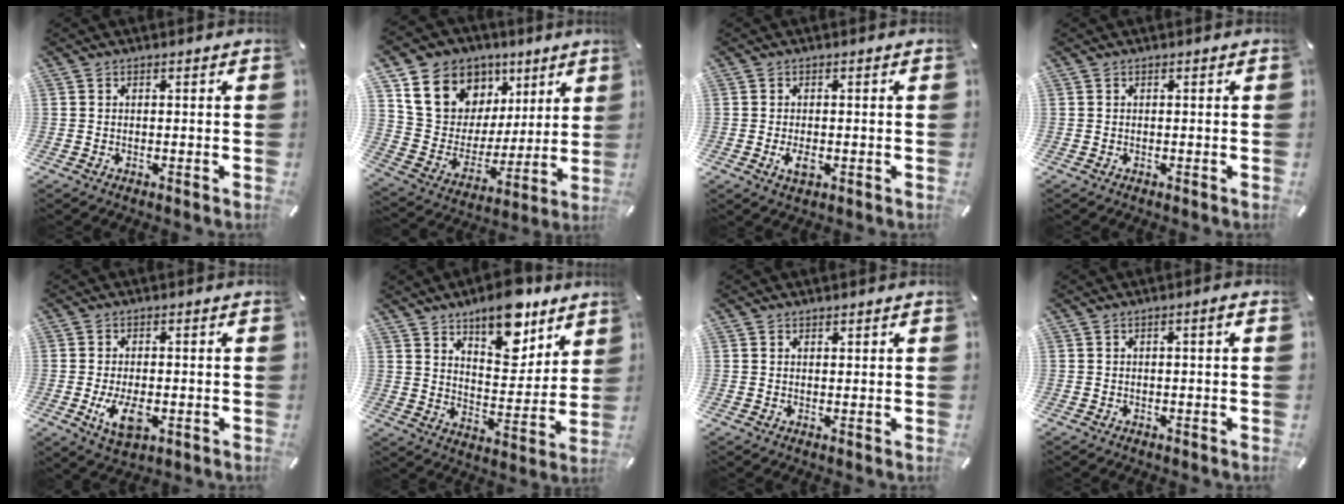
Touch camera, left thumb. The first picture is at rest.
{"total": 16.8, "force": [8.5, 13.4, 5.4], "torque": [-0.099, -0.045, 0.169]}
{"total": 2.6, "force": [-0.7, 1.5, 2.0], "torque": [-0.043, -0.001, -0.013]}
{"total": 0.0}
{"total": 7.0, "force": [-1.5, 3.9, 5.6], "torque": [-0.117, -0.011, -0.033]}
{"total": 13.4, "force": [10.2, 6.2, 6.1], "torque": [-0.082, -0.069, 0.182]}
{"total": 1.1, "force": [0.9, 0.7, 0.0], "torque": [0.008, -0.004, 0.016]}
{"total": 1.6, "force": [0.1, 0.2, 1.6], "torque": [-0.028, 0.000, 0.001]}